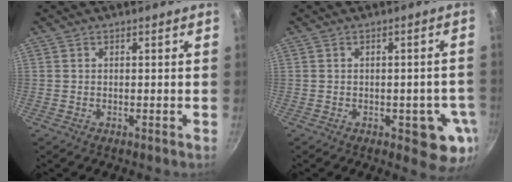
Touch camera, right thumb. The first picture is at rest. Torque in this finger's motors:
{"motor_torque": [1.08, 1.30, -0.09, 0.02, 0.21]}